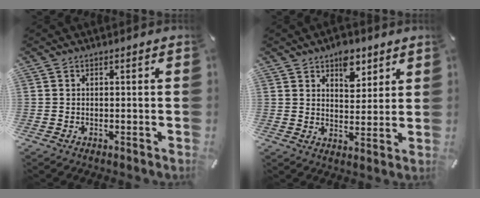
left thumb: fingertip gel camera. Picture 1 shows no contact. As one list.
[{"total": 7.4, "force": [4.7, 4.6, 3.4], "torque": [-0.027, -0.021, 0.077]}]